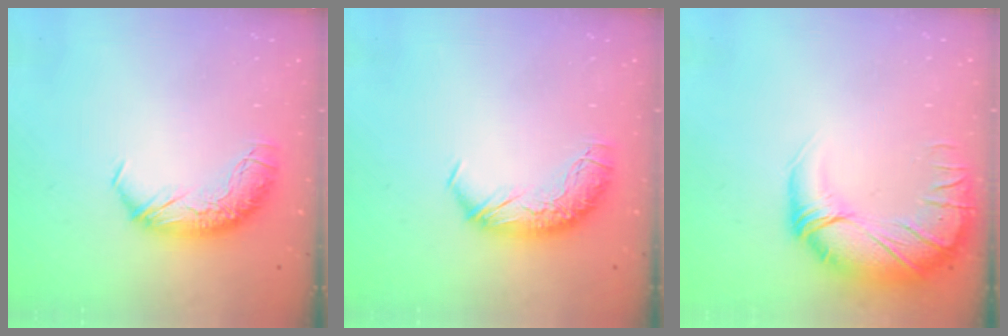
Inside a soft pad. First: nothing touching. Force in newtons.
{"total": 0.0}
{"total": 4.0, "press": 2.2, "slide": 3.4}